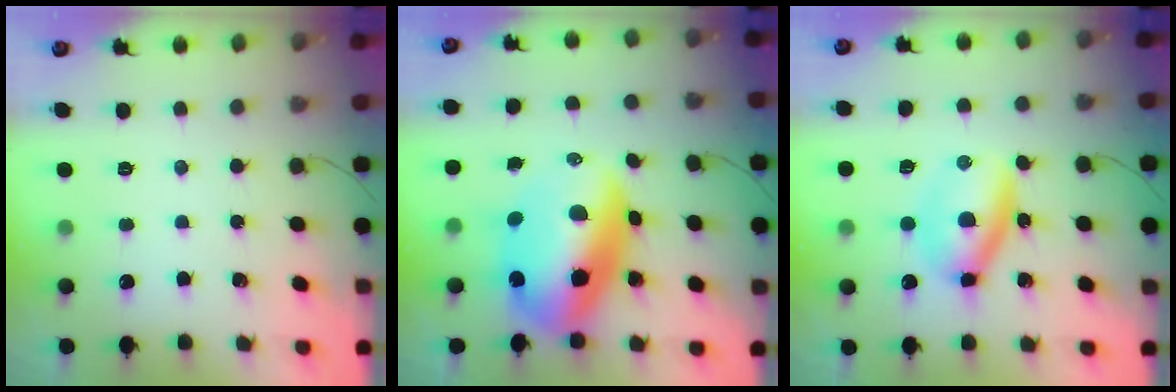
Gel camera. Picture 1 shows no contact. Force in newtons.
{"total": 17.2, "press": 16.8, "slide": 3.5}
{"total": 7.0, "press": 6.9, "slide": 1.1}